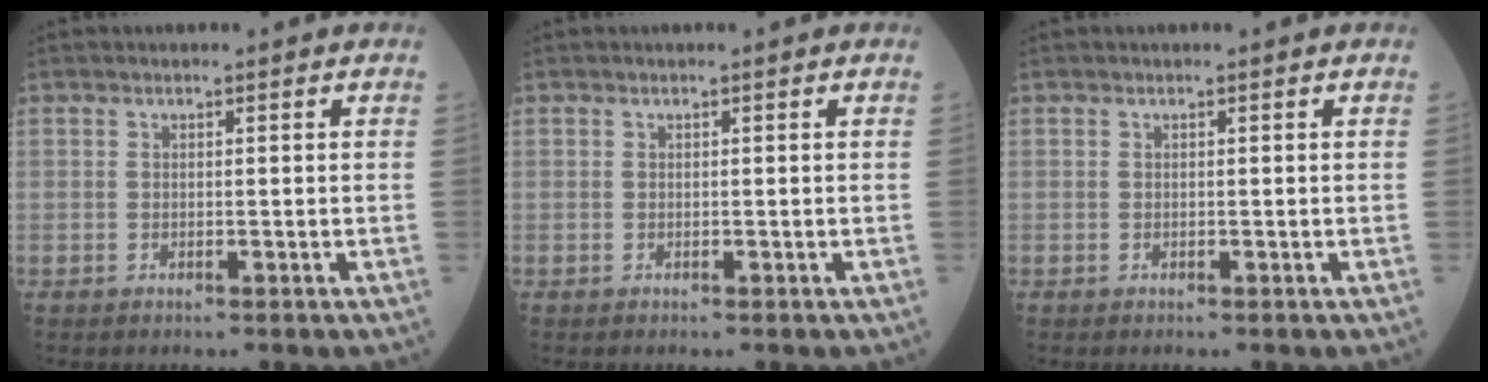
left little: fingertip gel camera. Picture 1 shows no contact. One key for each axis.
{"total": 0.0}
{"total": 0.0}